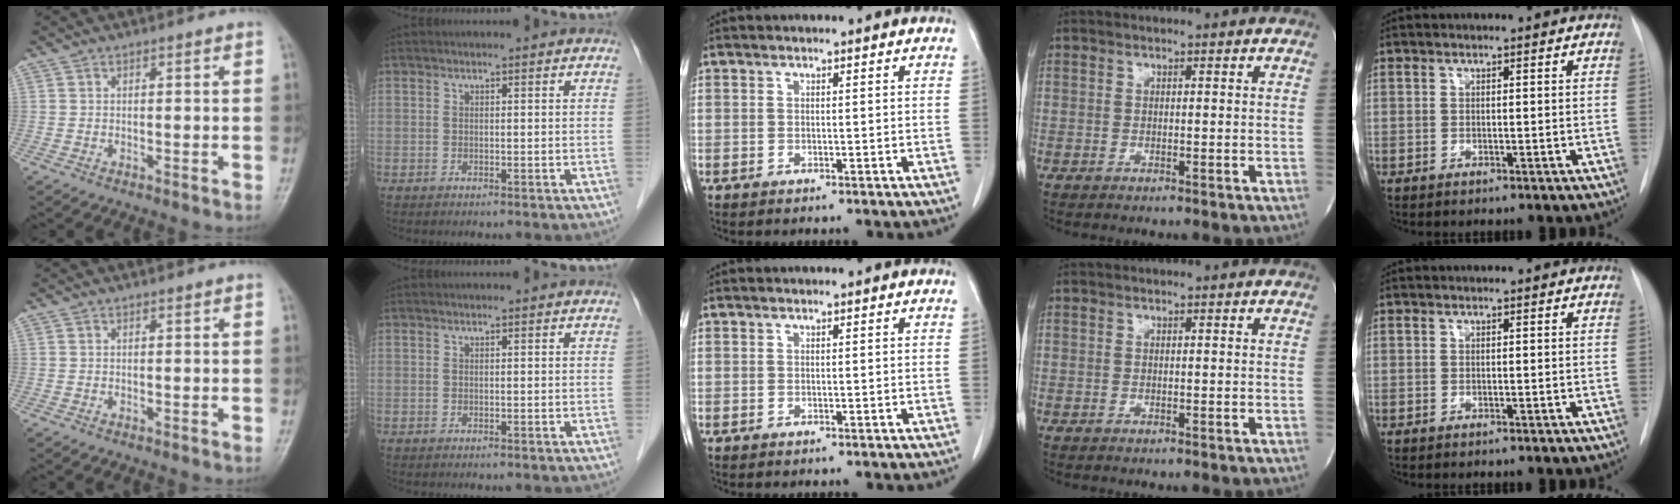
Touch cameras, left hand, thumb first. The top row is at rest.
{}